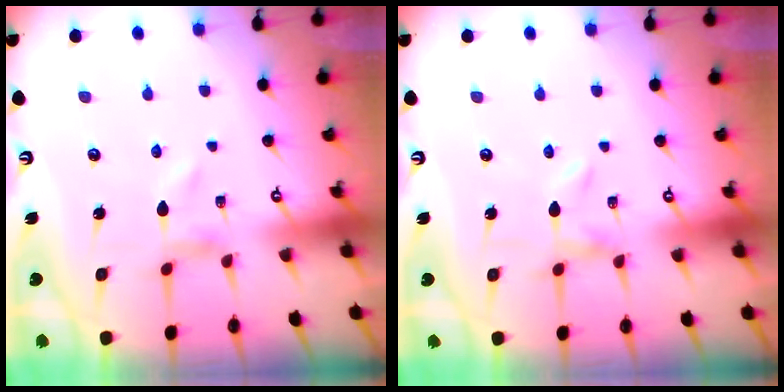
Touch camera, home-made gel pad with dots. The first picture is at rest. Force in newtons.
{"total": 0.0}